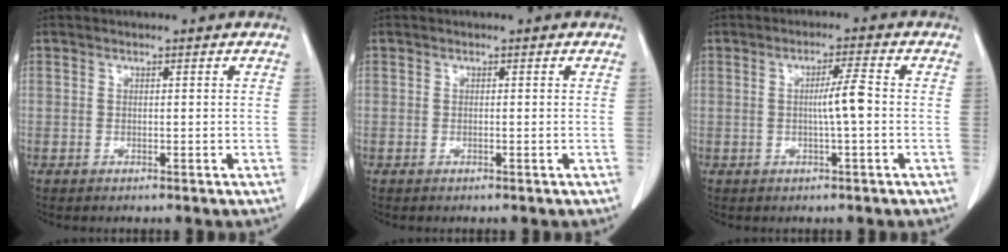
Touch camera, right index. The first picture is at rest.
{"total": 0.0}
{"total": 4.1, "force": [-0.3, -0.2, 4.1], "torque": [-0.071, 0.001, -0.005]}